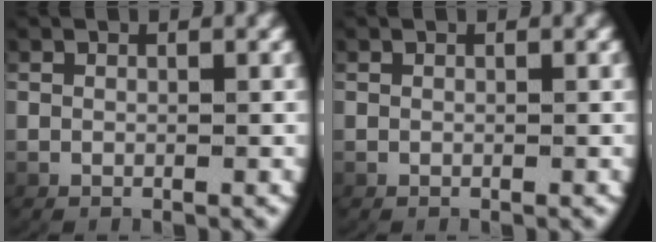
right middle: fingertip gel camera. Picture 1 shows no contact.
{"total": 0.0}